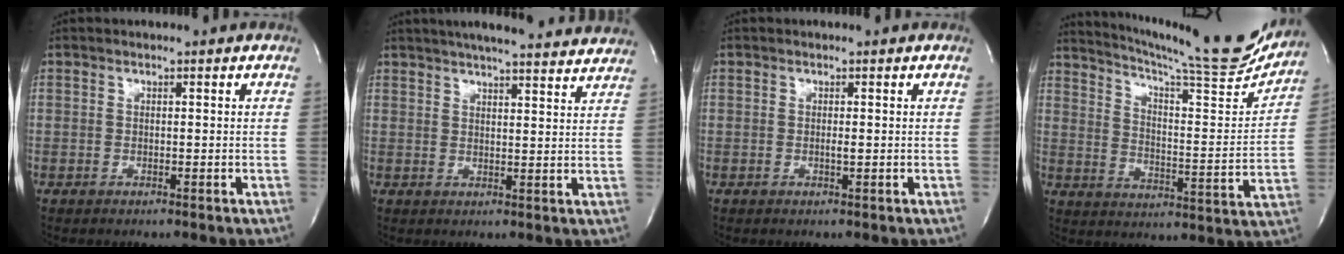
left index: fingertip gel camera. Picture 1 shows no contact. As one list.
[{"total": 19.2, "force": [17.4, 2.3, 7.8], "torque": [-0.117, 0.014, 0.217]}, {"total": 0.5, "force": [-0.1, 0.0, 0.5], "torque": [-0.013, -0.005, -0.003]}, {"total": 21.5, "force": [19.9, 0.9, 8.2], "torque": [-0.129, -0.067, 0.266]}]